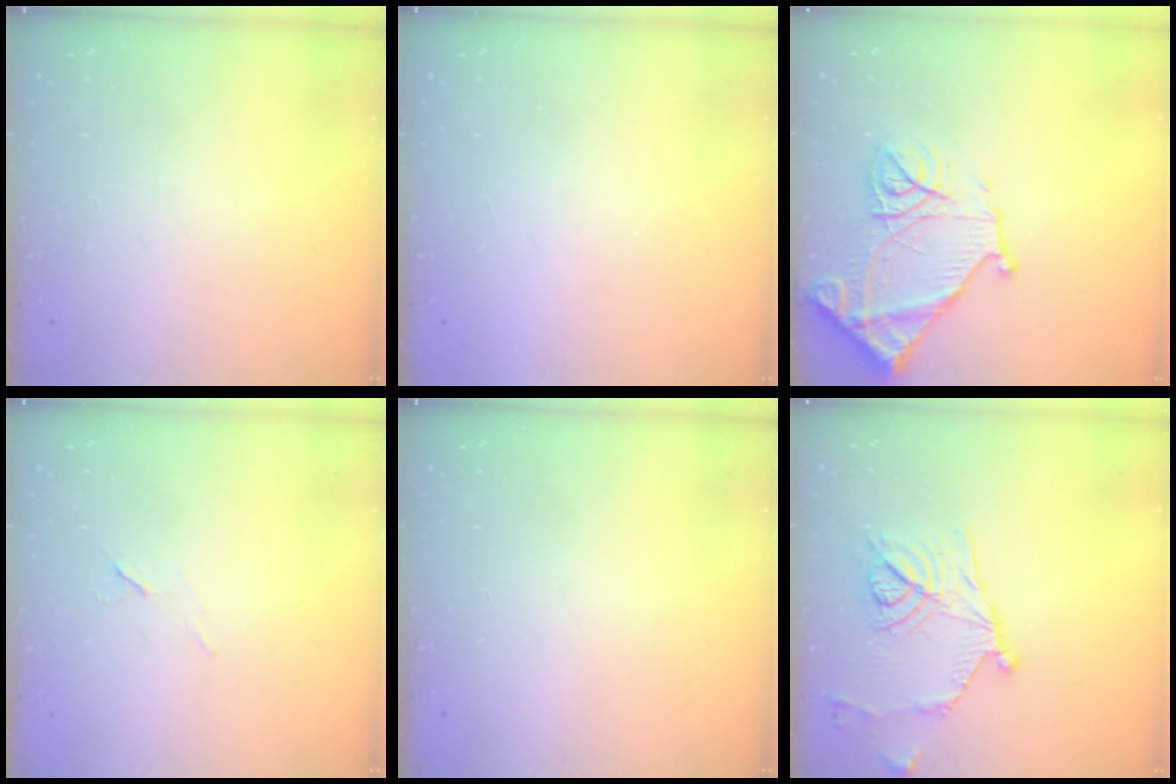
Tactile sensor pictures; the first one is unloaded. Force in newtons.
{"total": 1.6, "press": 1.6, "slide": 0.1}
{"total": 17.7, "press": 17.7, "slide": 1.5}
{"total": 6.0, "press": 5.3, "slide": 2.8}
{"total": 0.0}
{"total": 14.8, "press": 14.6, "slide": 2.2}